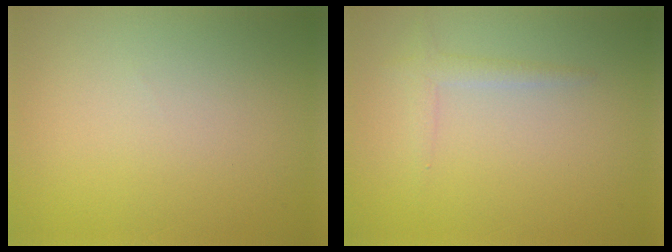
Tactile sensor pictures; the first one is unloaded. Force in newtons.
{"total": 1.4, "press": 1.4, "slide": 0.1}